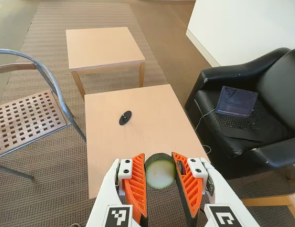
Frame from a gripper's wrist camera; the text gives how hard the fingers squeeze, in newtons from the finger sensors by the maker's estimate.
{"total": 12.4, "left": 12.9, "right": 11.9}